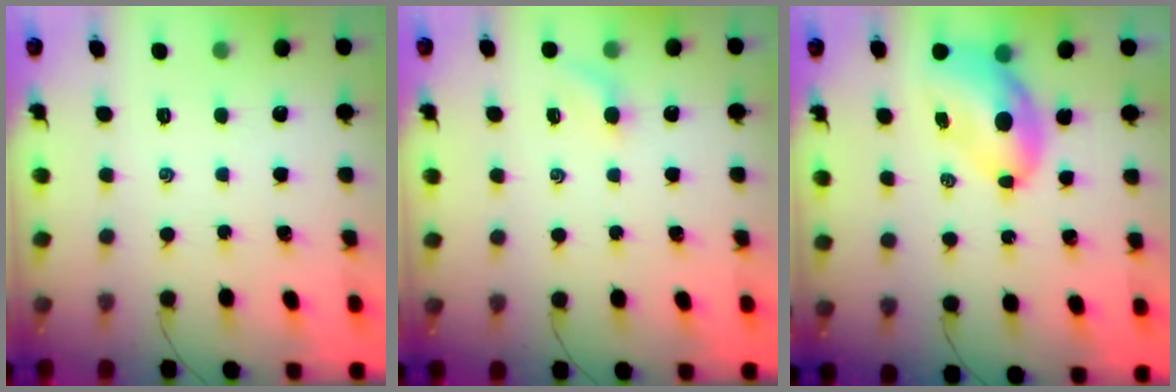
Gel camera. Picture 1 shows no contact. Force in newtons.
{"total": 3.5, "press": 3.3, "slide": 1.0}
{"total": 7.4, "press": 7.1, "slide": 1.9}